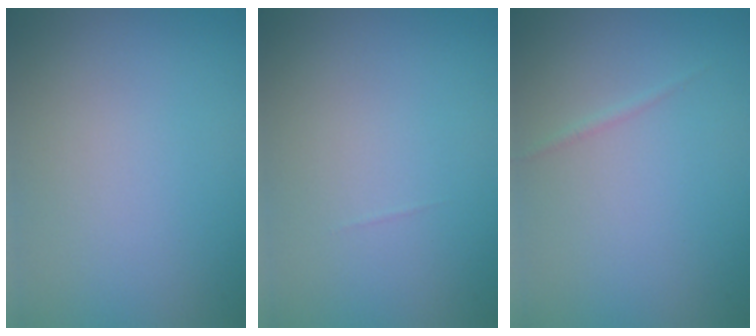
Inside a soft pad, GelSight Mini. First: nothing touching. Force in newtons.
{"total": 0.0}
{"total": 0.5, "press": 0.5, "slide": 0.0}